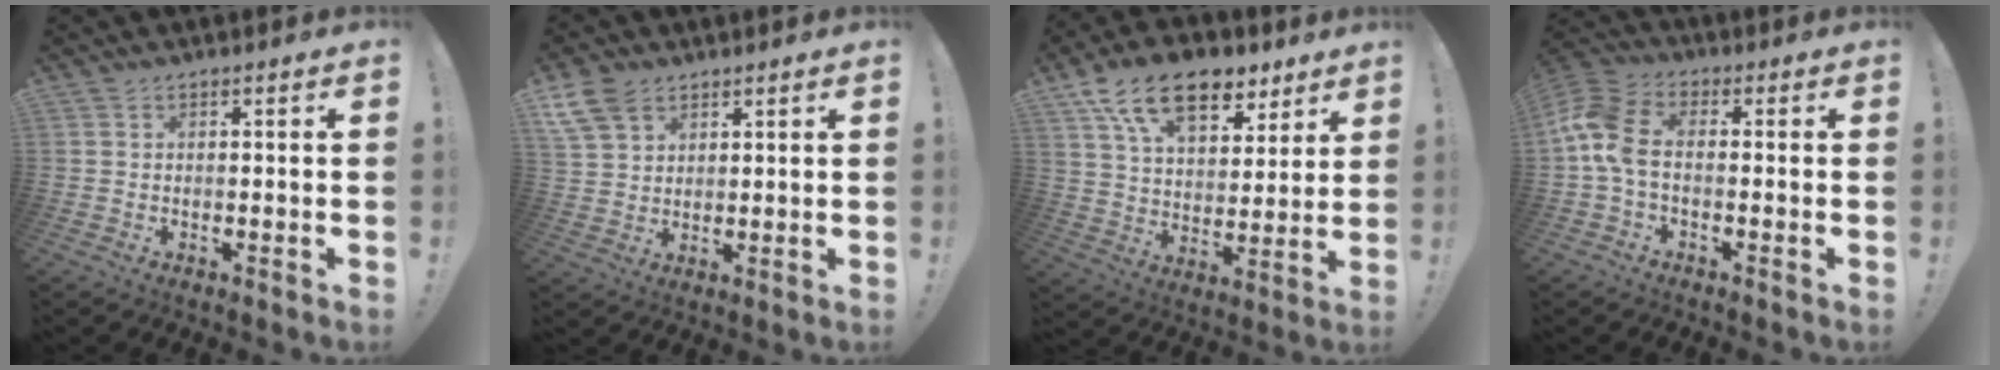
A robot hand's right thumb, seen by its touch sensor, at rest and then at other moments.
{"total": 8.5, "force": [5.3, 5.4, 4.0], "torque": [-0.086, -0.016, 0.106]}
{"total": 17.3, "force": [10.3, 9.8, 9.9], "torque": [-0.163, -0.053, 0.186]}
{"total": 10.7, "force": [-0.3, 6.5, 8.5], "torque": [-0.184, 0.008, 0.000]}